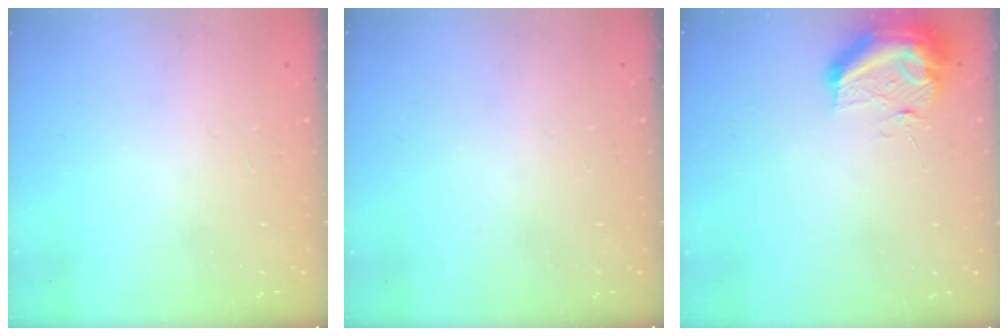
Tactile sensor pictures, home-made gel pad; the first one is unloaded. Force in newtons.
{"total": 0.0}
{"total": 10.3, "press": 10.3, "slide": 0.6}